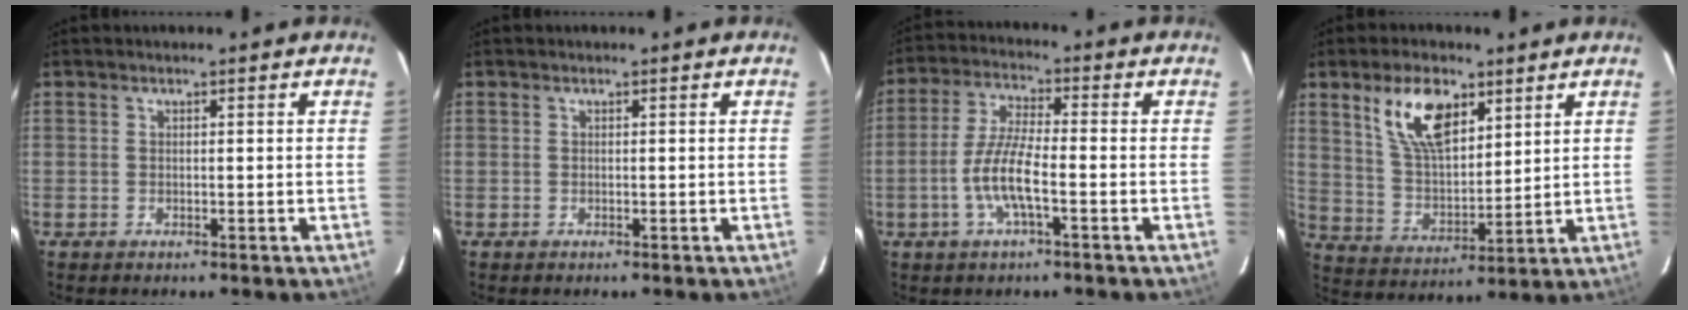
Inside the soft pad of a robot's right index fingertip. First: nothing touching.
{"total": 0.0}
{"total": 8.1, "force": [-2.8, 1.3, 7.4], "torque": [-0.156, -0.001, -0.056]}
{"total": 12.3, "force": [6.7, 5.9, 8.5], "torque": [-0.154, 0.012, 0.135]}